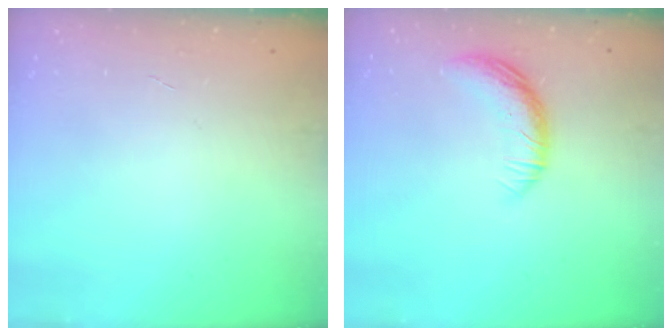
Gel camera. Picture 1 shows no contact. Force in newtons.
{"total": 10.1, "press": 10.1, "slide": 0.8}